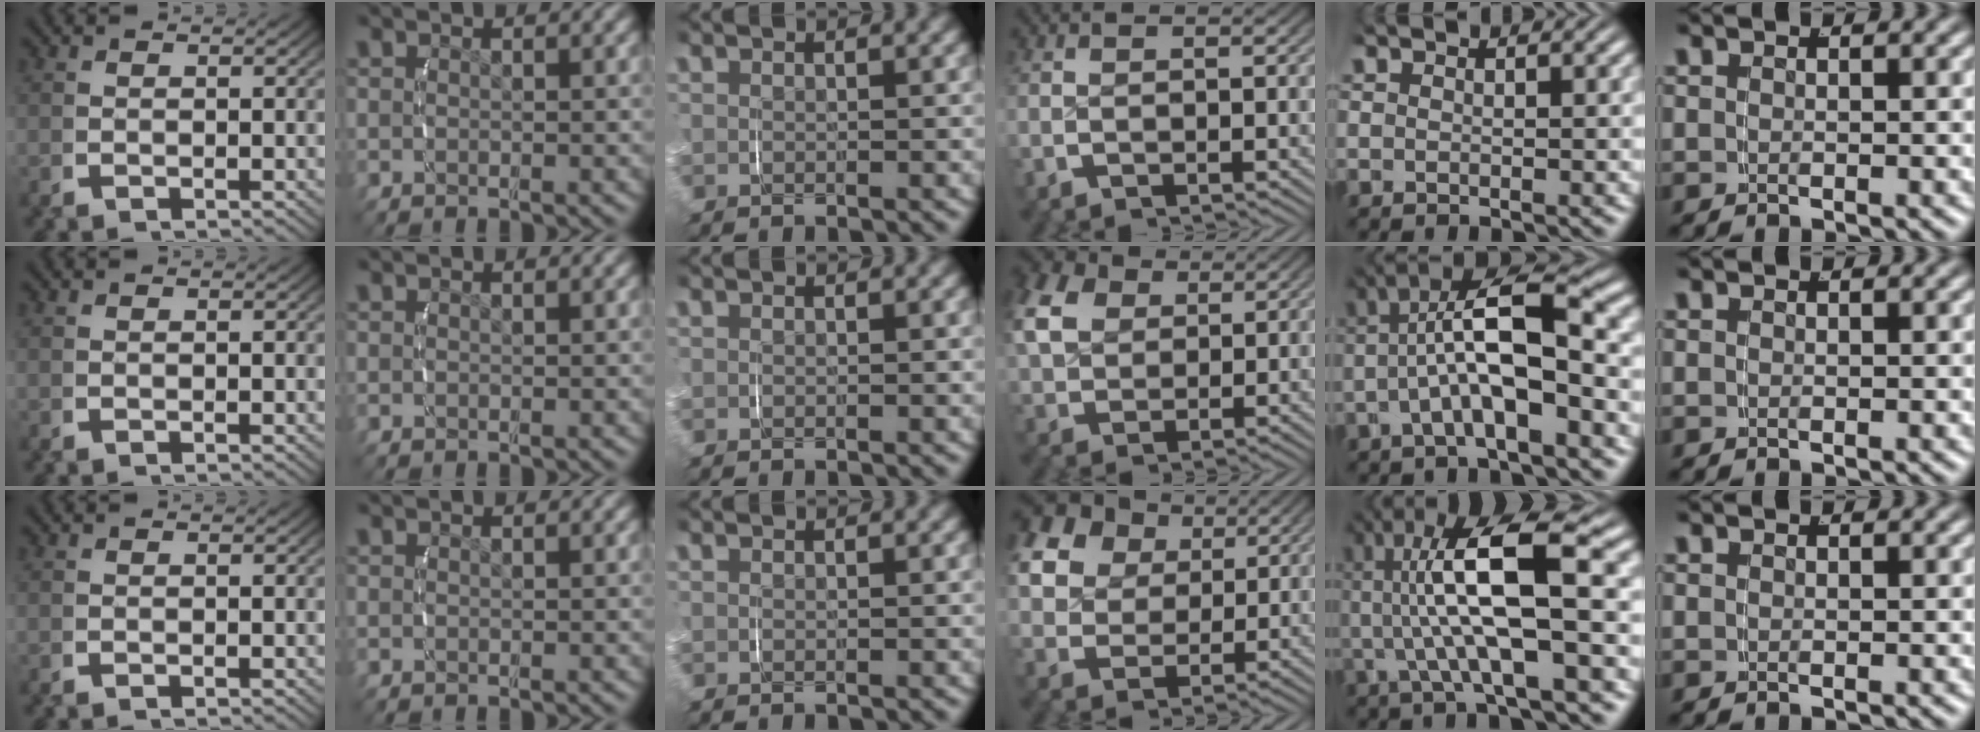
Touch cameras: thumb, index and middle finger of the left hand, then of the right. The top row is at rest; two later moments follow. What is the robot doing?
{"motion": "grasp_and_lifting", "object": "velcro strap"}